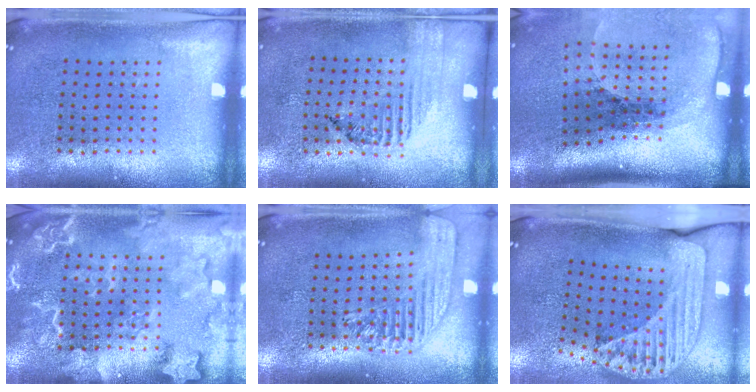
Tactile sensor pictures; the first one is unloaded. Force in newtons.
{"total": 1.5, "press": 1.1, "slide": 1.1}
{"total": 2.6, "press": 1.8, "slide": 1.8}
{"total": 4.8, "press": 4.7, "slide": 0.7}
{"total": 1.7, "press": 1.5, "slide": 0.8}
{"total": 2.7, "press": 1.8, "slide": 1.9}